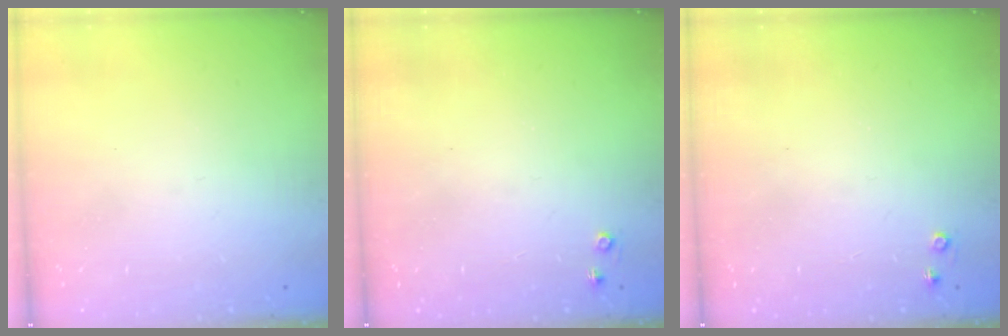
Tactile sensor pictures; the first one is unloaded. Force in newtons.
{"total": 3.4, "press": 3.3, "slide": 0.6}
{"total": 3.4, "press": 3.3, "slide": 0.6}